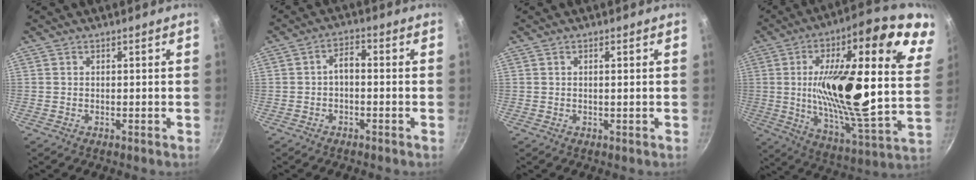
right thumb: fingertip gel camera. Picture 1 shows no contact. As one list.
[{"total": 3.1, "force": [-0.9, 1.7, 2.5], "torque": [-0.039, 0.024, -0.017]}, {"total": 1.0, "force": [0.3, 0.1, 1.0], "torque": [-0.020, 0.000, 0.005]}, {"total": 33.3, "force": [10.2, 11.5, 29.5], "torque": [-0.470, -0.037, 0.157]}]